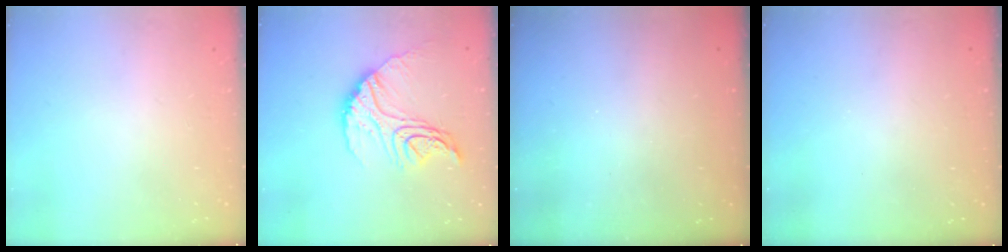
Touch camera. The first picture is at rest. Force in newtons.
{"total": 15.6, "press": 15.5, "slide": 1.0}
{"total": 3.0, "press": 3.0, "slide": 0.1}
{"total": 3.0, "press": 3.0, "slide": 0.3}